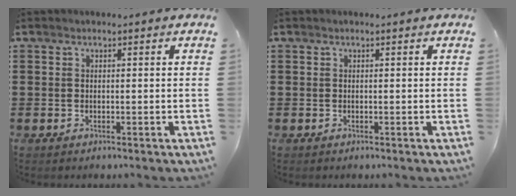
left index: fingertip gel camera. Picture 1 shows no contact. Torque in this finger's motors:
{"motor_torque": [-0.17, 0.04, 0.00, 0.00]}